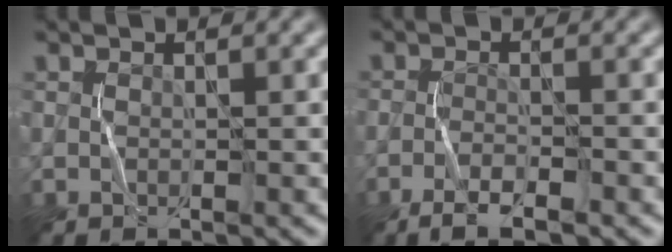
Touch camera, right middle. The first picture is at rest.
{"total": 2.8, "force": [-2.0, 0.4, 1.9], "torque": [-0.038, 0.000, -0.041]}